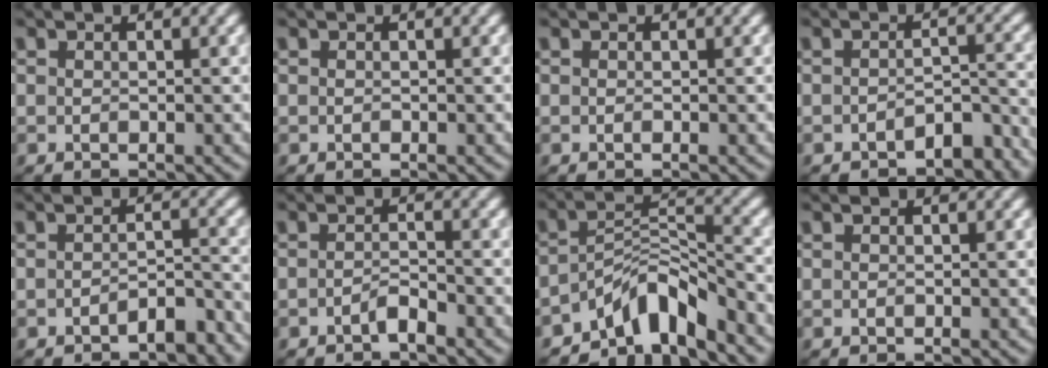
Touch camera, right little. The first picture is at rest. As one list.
[{"total": 0.0}, {"total": 0.0}, {"total": 3.7, "force": [-3.5, 0.5, 1.2], "torque": [0.001, -0.011, -0.050]}, {"total": 2.9, "force": [-2.7, 0.1, 1.0], "torque": [-0.003, -0.008, -0.044]}, {"total": 1.7, "force": [-1.6, -0.3, 0.5], "torque": [0.001, -0.004, -0.029]}, {"total": 8.7, "force": [-5.8, 4.5, 4.7], "torque": [-0.069, -0.028, -0.087]}, {"total": 0.0}]